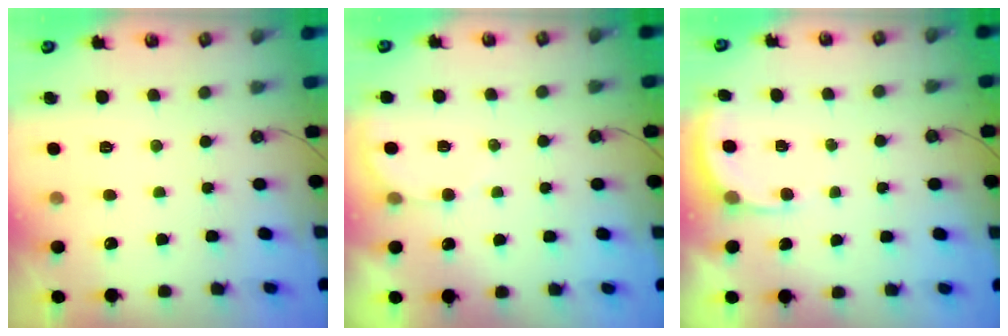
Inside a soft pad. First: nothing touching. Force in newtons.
{"total": 2.2, "press": 2.2, "slide": 0.2}
{"total": 2.7, "press": 2.7, "slide": 0.2}